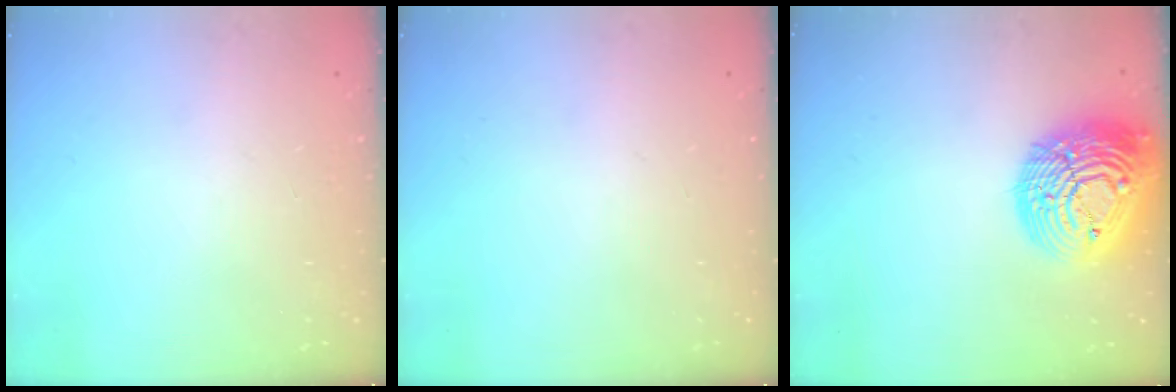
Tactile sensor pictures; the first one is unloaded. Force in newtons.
{"total": 0.0}
{"total": 23.9, "press": 23.8, "slide": 2.2}